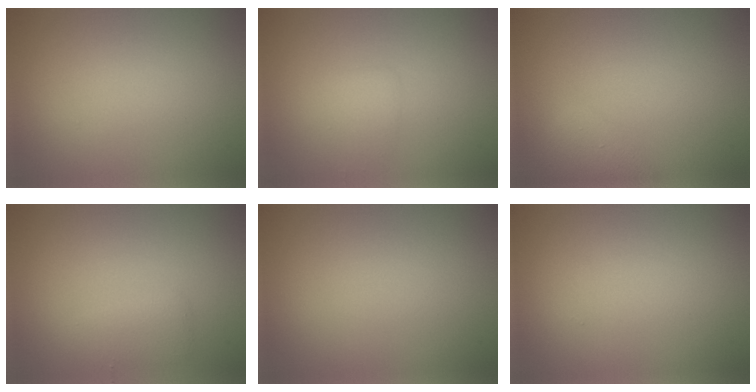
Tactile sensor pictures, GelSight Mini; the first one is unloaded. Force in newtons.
{"total": 1.3, "press": 1.3, "slide": 0.1}
{"total": 1.9, "press": 1.9, "slide": 0.1}
{"total": 1.7, "press": 1.7, "slide": 0.1}
{"total": 0.0}
{"total": 0.0}